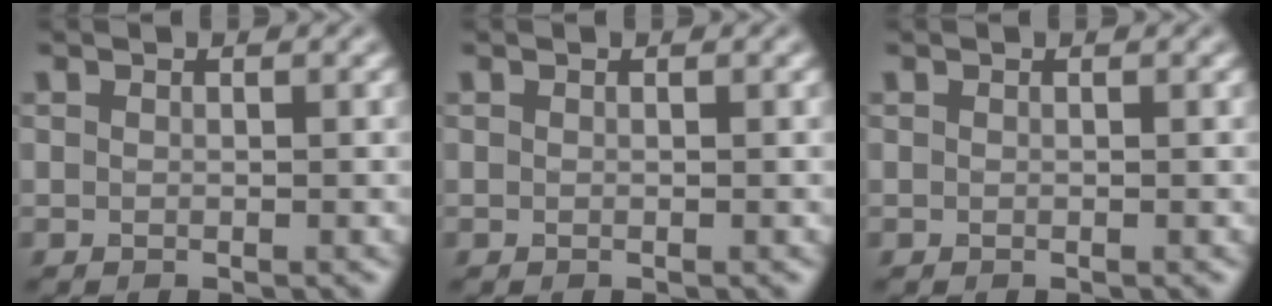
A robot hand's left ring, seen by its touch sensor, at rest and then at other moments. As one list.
[{"total": 0.0}, {"total": 0.0}]